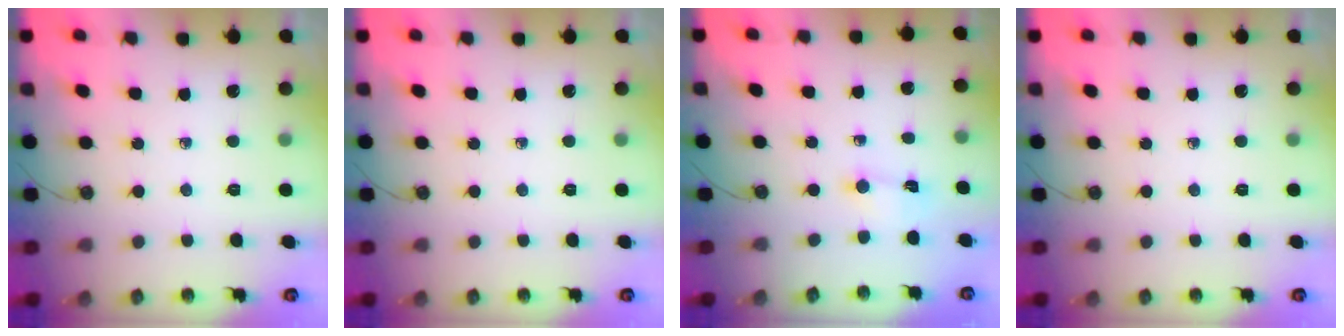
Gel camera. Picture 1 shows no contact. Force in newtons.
{"total": 0.0}
{"total": 0.5, "press": 0.5, "slide": 0.2}
{"total": 0.0}